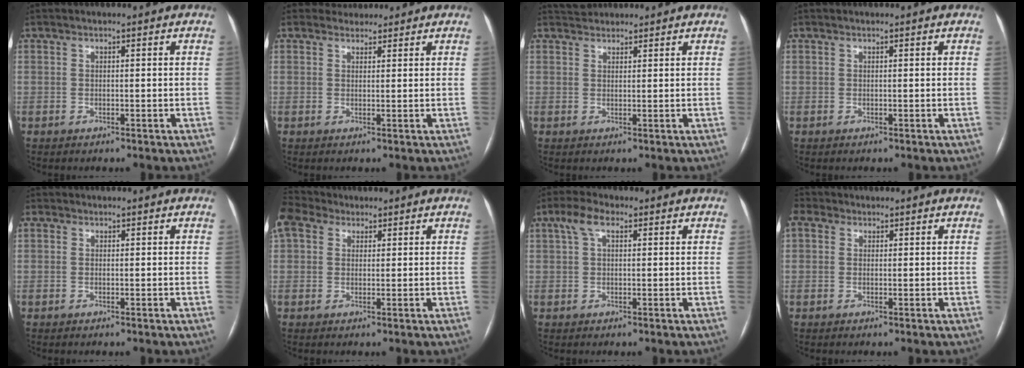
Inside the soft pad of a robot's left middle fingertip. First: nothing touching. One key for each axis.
{"total": 2.7, "fx": 2.4, "fy": 1.1, "fz": -0.3, "tx": 0.008, "ty": 0.017, "tz": 0.037}
{"total": 2.7, "fx": 2.6, "fy": 0.8, "fz": 0.1, "tx": -0.006, "ty": 0.022, "tz": 0.046}
{"total": 0.0}
{"total": 0.7, "fx": 0.1, "fy": 0.6, "fz": 0.4, "tx": -0.014, "ty": 0.003, "tz": 0.000}
{"total": 5.5, "fx": 3.5, "fy": 3.6, "fz": 2.3, "tx": -0.065, "ty": 0.037, "tz": 0.074}
{"total": 3.9, "fx": 1.7, "fy": 1.7, "fz": 3.1, "tx": -0.073, "ty": 0.028, "tz": 0.035}
{"total": 2.6, "fx": 1.0, "fy": 2.0, "fz": 1.3, "tx": -0.037, "ty": 0.022, "tz": 0.020}